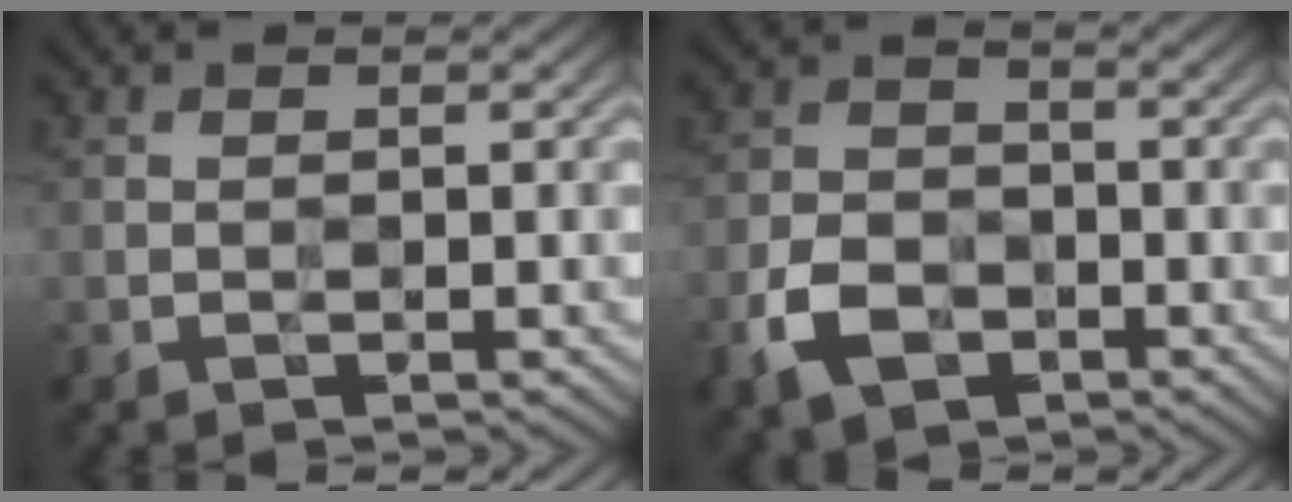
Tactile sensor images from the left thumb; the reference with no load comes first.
{"total": 6.3, "force": [-3.2, 4.1, 3.5], "torque": [-0.079, -0.004, -0.070]}